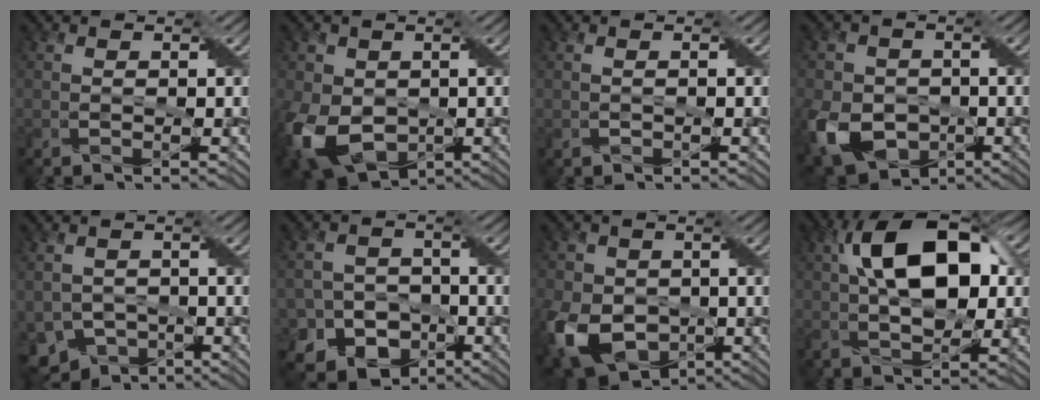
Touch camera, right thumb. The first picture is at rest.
{"total": 12.1, "force": [-2.4, 8.7, 8.1], "torque": [-0.203, -0.029, -0.047]}
{"total": 0.5, "force": [-0.2, 0.2, 0.4], "torque": [-0.010, 0.003, -0.001]}
{"total": 10.8, "force": [-3.4, 8.3, 6.0], "torque": [-0.153, -0.032, -0.069]}
{"total": 6.3, "force": [-3.1, 4.5, 3.1], "torque": [-0.071, -0.020, -0.056]}
{"total": 10.5, "force": [-5.9, 7.9, 3.4], "torque": [-0.063, -0.021, -0.109]}
{"total": 13.1, "force": [-3.7, 9.9, 7.8], "torque": [-0.191, -0.037, -0.062]}
{"total": 13.5, "force": [2.9, 7.0, 11.2], "torque": [-0.195, 0.023, 0.042]}